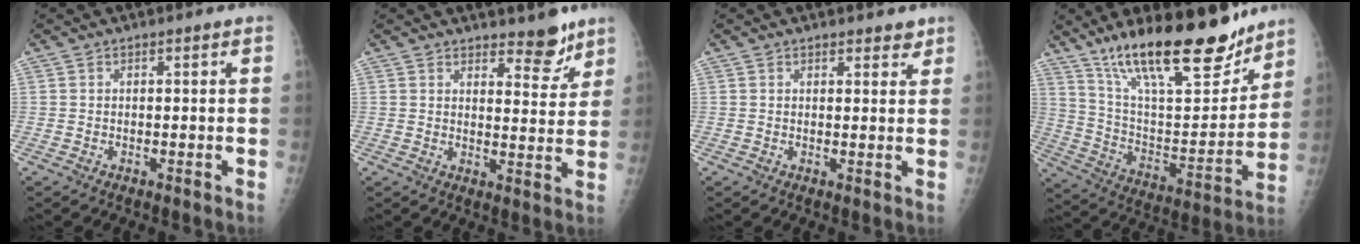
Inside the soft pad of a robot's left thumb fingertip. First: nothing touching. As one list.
[{"total": 6.0, "force": [4.8, 2.3, 2.7], "torque": [-0.007, -0.037, 0.068]}, {"total": 2.5, "force": [2.0, 1.2, 0.8], "torque": [0.011, -0.010, 0.021]}, {"total": 25.1, "force": [18.3, 7.4, 15.5], "torque": [-0.214, -0.084, 0.308]}]